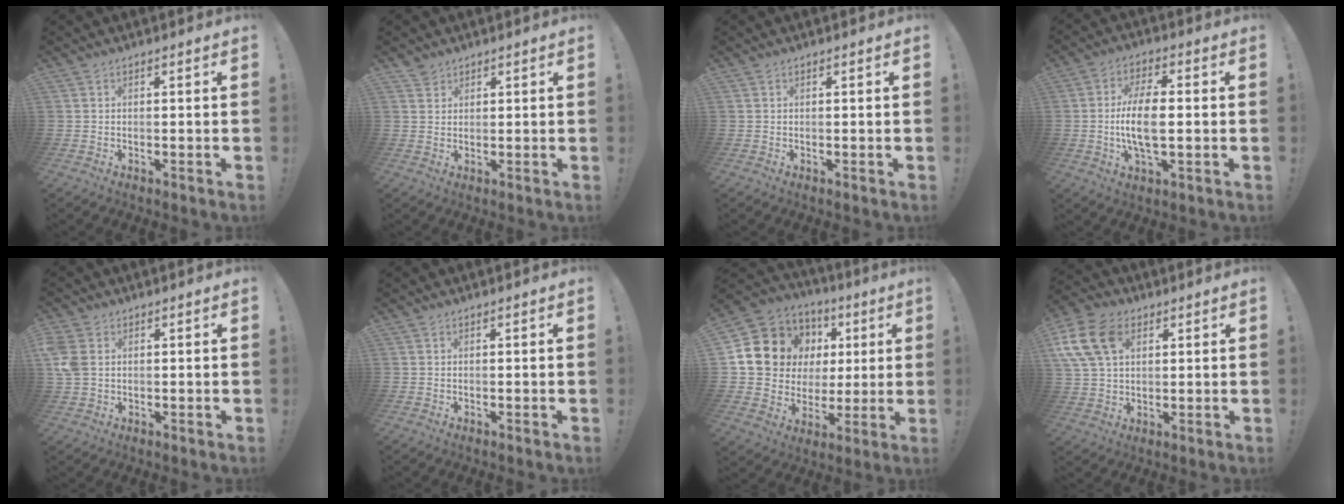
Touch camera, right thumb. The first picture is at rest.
{"total": 2.5, "force": [2.0, 1.5, 0.2], "torque": [-0.001, -0.011, 0.037]}
{"total": 0.0}
{"total": 10.9, "force": [-0.8, 4.1, 10.1], "torque": [-0.205, 0.001, -0.018]}
{"total": 6.3, "force": [1.5, 4.6, 4.1], "torque": [-0.090, -0.001, 0.029]}
{"total": 0.0}
{"total": 13.8, "force": [4.7, 12.1, 4.8], "torque": [-0.072, -0.026, 0.113]}
{"total": 14.4, "force": [5.3, 10.0, 9.0], "torque": [-0.191, -0.012, 0.104]}